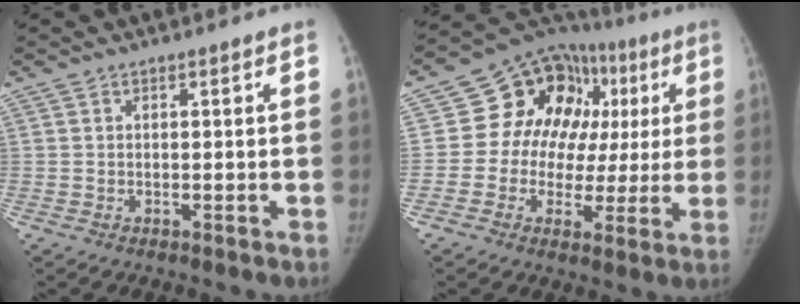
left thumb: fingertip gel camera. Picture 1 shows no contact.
{"total": 18.3, "force": [3.8, 14.2, 10.9], "torque": [-0.074, 0.041, 0.055]}